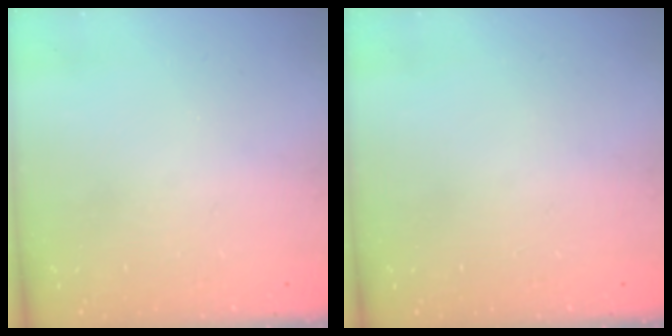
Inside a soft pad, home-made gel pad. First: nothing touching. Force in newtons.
{"total": 0.0}